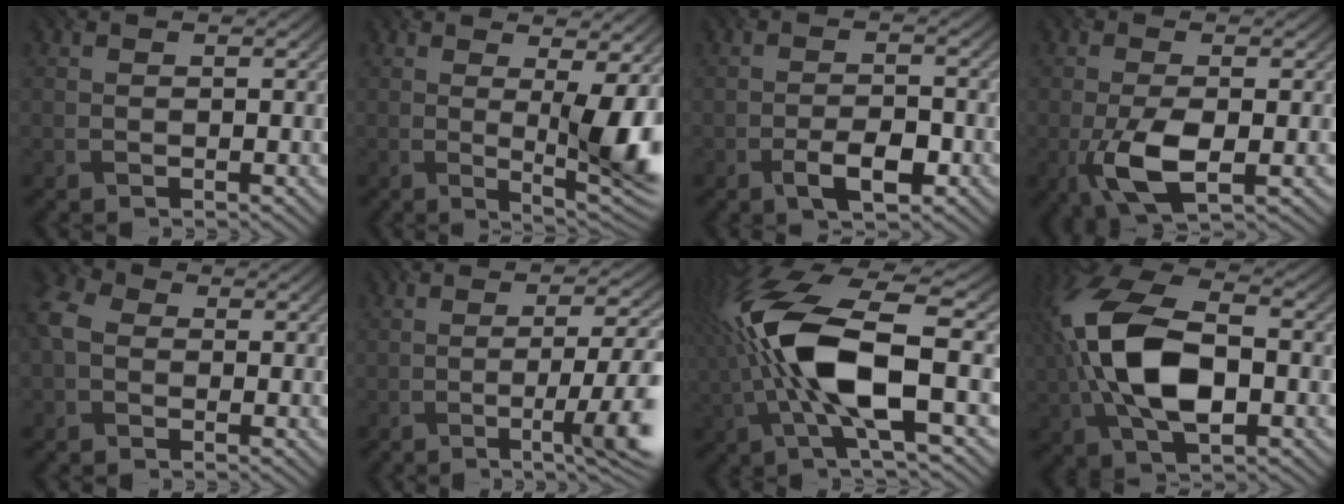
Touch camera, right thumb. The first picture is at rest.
{"total": 9.4, "force": [0.2, 2.1, 9.2], "torque": [-0.134, -0.003, 0.006]}
{"total": 4.5, "force": [-2.2, 1.7, 3.5], "torque": [-0.062, -0.001, -0.041]}
{"total": 6.7, "force": [-2.0, 2.5, 5.9], "torque": [-0.123, -0.006, -0.038]}
{"total": 5.5, "force": [-0.1, 4.2, 3.5], "torque": [-0.110, 0.009, -0.014]}
{"total": 9.0, "force": [-2.1, 1.7, 8.6], "torque": [-0.128, 0.001, -0.032]}
{"total": 14.1, "force": [-0.9, 5.2, 13.1], "torque": [-0.290, -0.002, -0.024]}
{"total": 13.9, "force": [-0.5, 7.4, 11.8], "torque": [-0.261, 0.011, -0.016]}